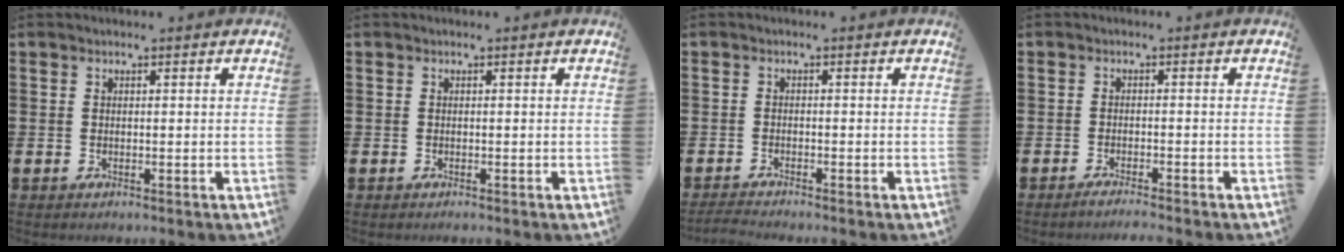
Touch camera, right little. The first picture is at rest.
{"total": 0.0}
{"total": 1.3, "force": [-1.2, 0.0, 0.5], "torque": [-0.008, 0.001, -0.023]}
{"total": 1.4, "force": [-1.2, -0.1, 0.6], "torque": [-0.009, 0.000, -0.024]}